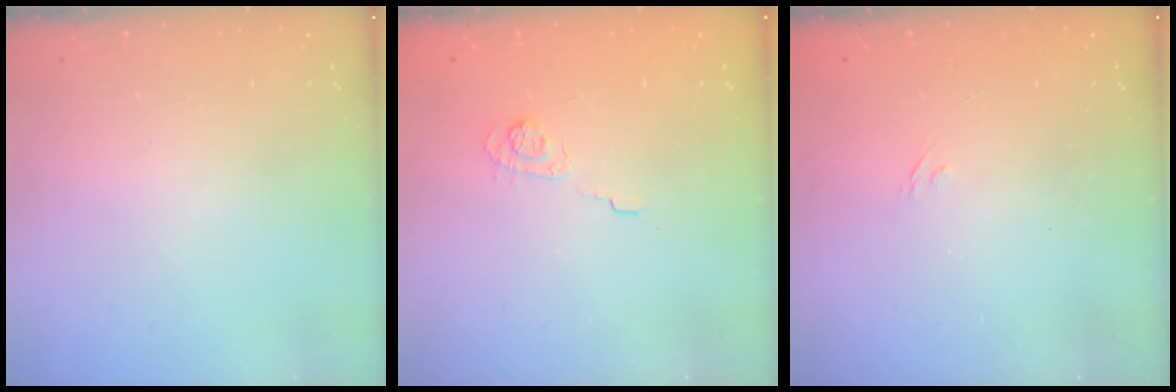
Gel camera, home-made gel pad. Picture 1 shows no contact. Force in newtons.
{"total": 3.3, "press": 2.9, "slide": 1.6}
{"total": 2.0, "press": 1.7, "slide": 1.2}